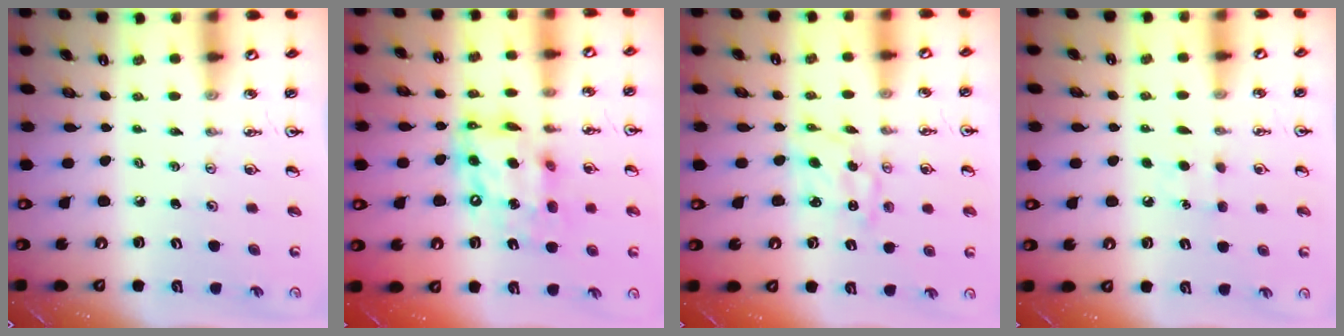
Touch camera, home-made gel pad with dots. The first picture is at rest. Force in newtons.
{"total": 13.9, "press": 13.8, "slide": 1.2}
{"total": 2.3, "press": 2.3, "slide": 0.2}
{"total": 6.4, "press": 6.3, "slide": 0.7}